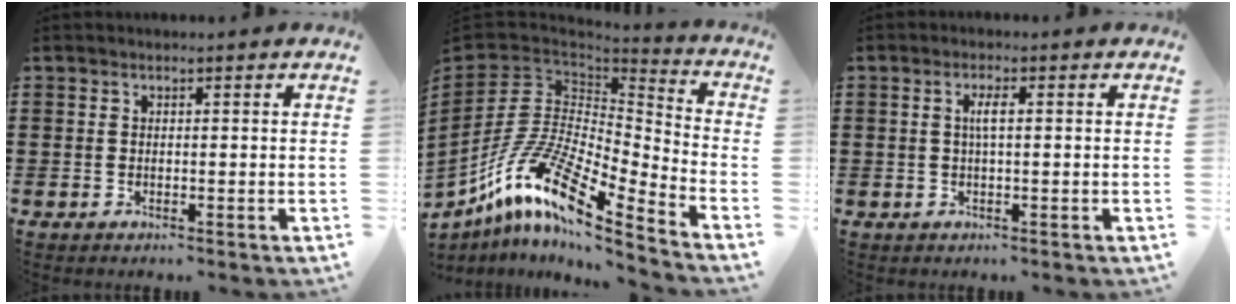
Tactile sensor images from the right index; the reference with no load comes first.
{"total": 14.6, "force": [-9.2, 5.2, 10.1], "torque": [-0.230, -0.001, -0.185]}
{"total": 2.1, "force": [0.0, 0.3, 2.1], "torque": [-0.042, 0.000, -0.002]}